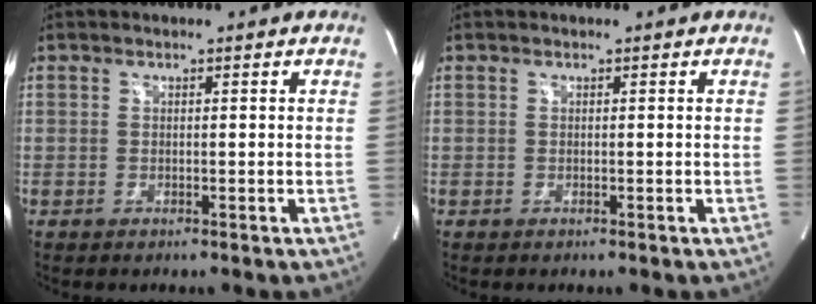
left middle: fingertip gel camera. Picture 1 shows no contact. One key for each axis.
{"total": 0.0}